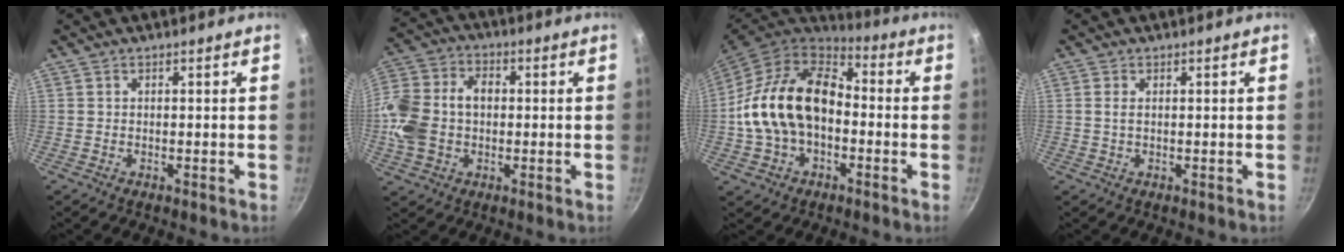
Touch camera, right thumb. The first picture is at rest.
{"total": 16.2, "force": [-0.4, 11.9, 10.9], "torque": [-0.224, 0.037, -0.016]}
{"total": 19.2, "force": [-1.5, 13.0, 14.0], "torque": [-0.238, 0.045, -0.037]}
{"total": 1.3, "force": [0.2, 0.7, 1.1], "torque": [-0.023, 0.001, 0.002]}